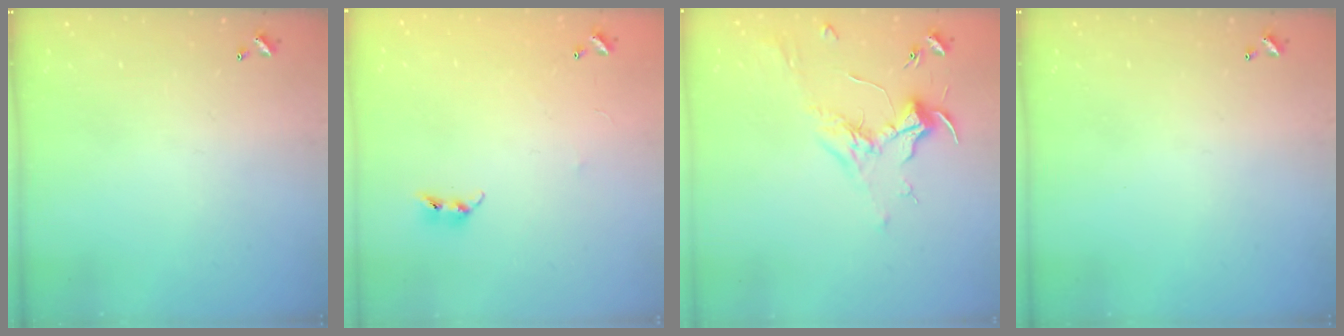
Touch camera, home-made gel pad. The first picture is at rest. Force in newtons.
{"total": 6.5, "press": 6.5, "slide": 0.4}
{"total": 1.8, "press": 1.7, "slide": 0.7}
{"total": 0.0}